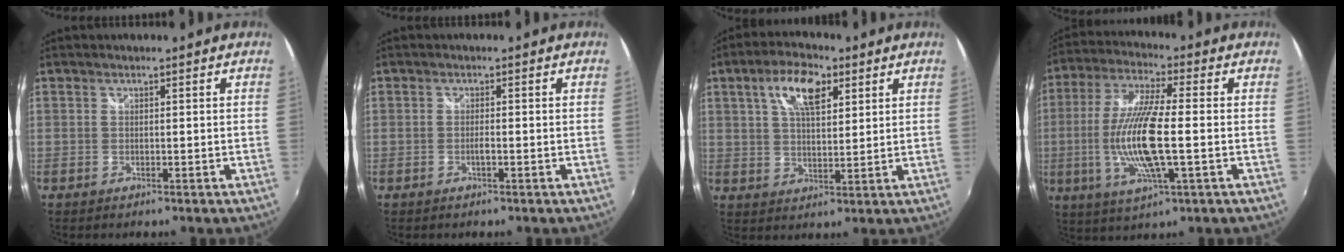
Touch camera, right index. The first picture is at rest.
{"total": 0.7, "force": [-0.4, 0.0, 0.6], "torque": [-0.014, -0.001, -0.007]}
{"total": 9.4, "force": [4.3, 4.1, 7.3], "torque": [-0.131, 0.019, 0.075]}
{"total": 14.5, "force": [-1.9, 2.7, 14.1], "torque": [-0.282, -0.012, -0.035]}